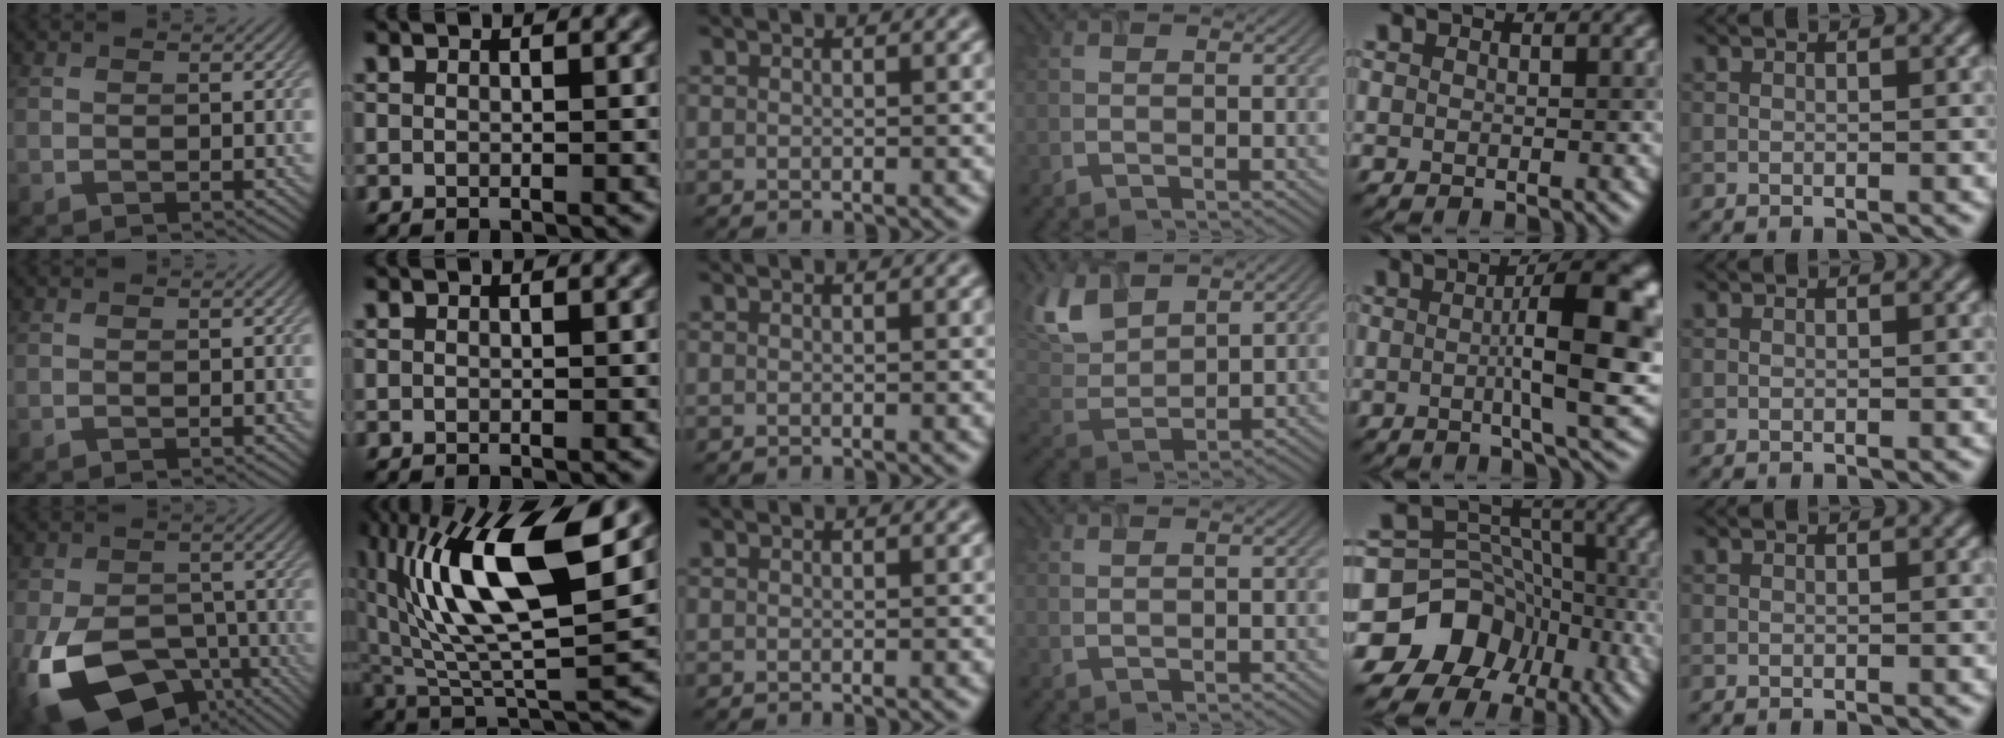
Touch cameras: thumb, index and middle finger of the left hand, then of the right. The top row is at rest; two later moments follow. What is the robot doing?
{"motion": "open", "object": "airpods case & airpods"}